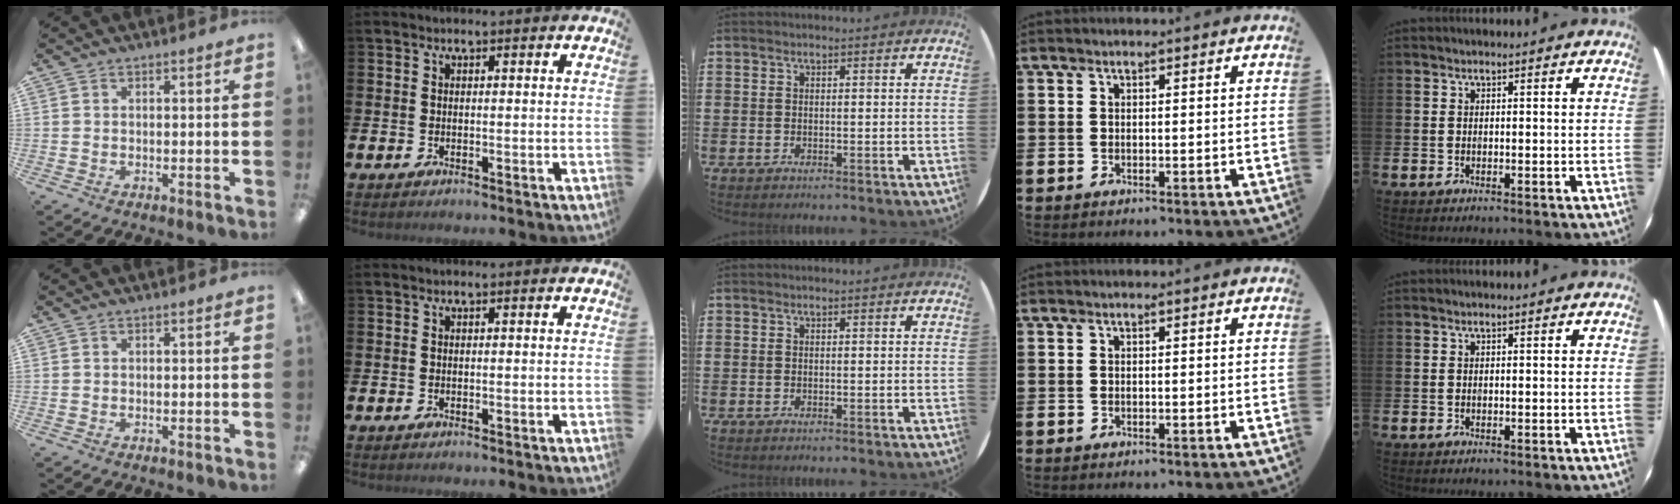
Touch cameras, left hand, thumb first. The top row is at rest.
{}